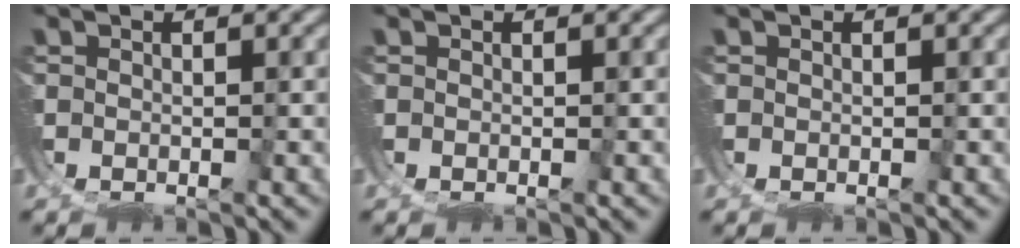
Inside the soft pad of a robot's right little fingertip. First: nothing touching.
{"total": 0.0}
{"total": 0.0}